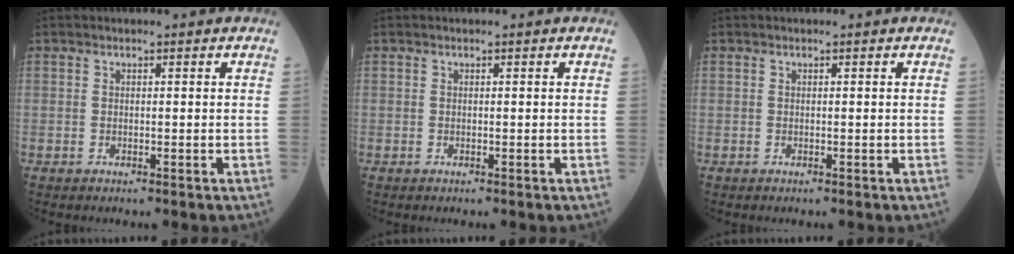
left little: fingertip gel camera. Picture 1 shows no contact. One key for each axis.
{"total": 0.0}
{"total": 0.0}